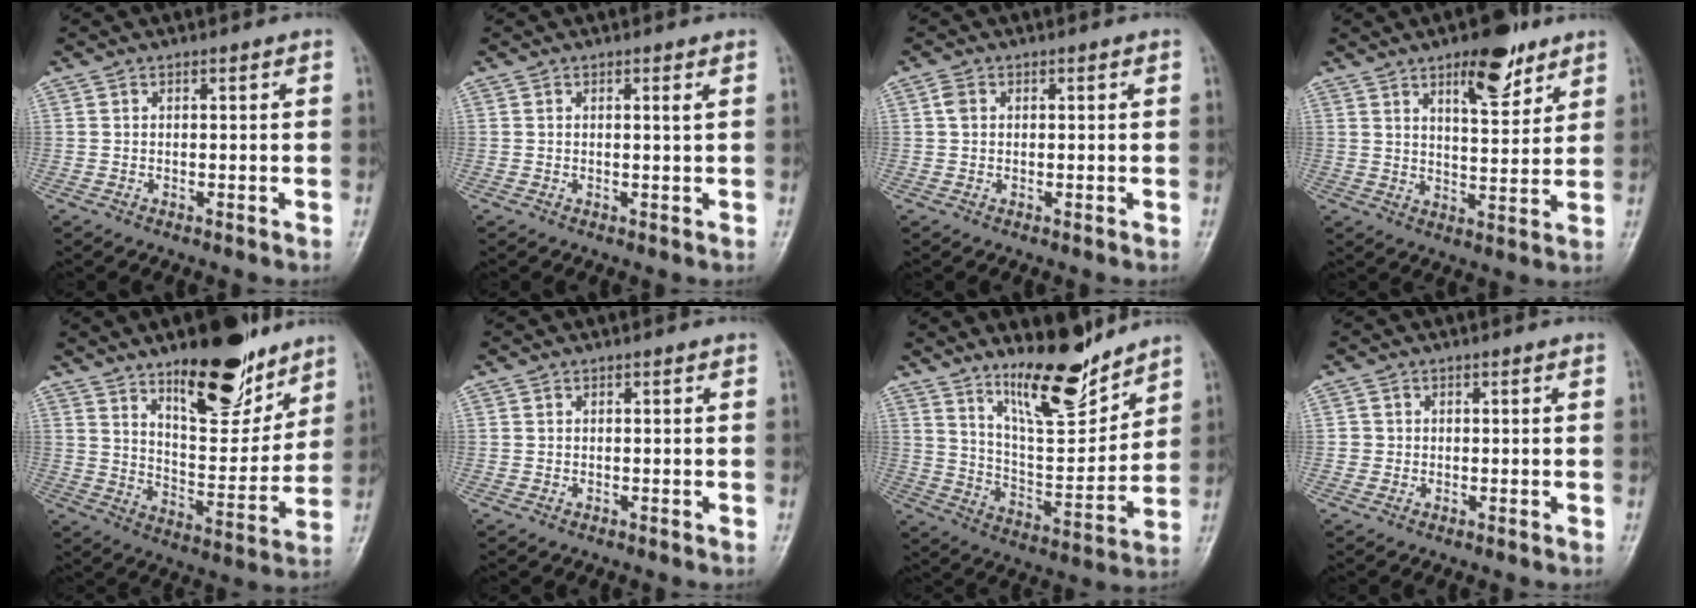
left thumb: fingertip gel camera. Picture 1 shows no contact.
{"total": 0.7, "force": [0.3, -0.2, 0.6], "torque": [-0.016, -0.002, 0.005]}
{"total": 1.7, "force": [0.3, 1.3, 1.0], "torque": [-0.016, 0.005, 0.005]}
{"total": 10.1, "force": [6.3, 3.7, 7.0], "torque": [-0.084, -0.038, 0.095]}
{"total": 17.5, "force": [11.9, 6.7, 10.9], "torque": [-0.114, -0.087, 0.193]}
{"total": 0.0}
{"total": 14.2, "force": [11.2, 3.7, 8.0], "torque": [-0.100, -0.088, 0.197]}
{"total": 1.4, "force": [-0.1, 1.4, 0.1], "torque": [0.008, 0.006, -0.004]}